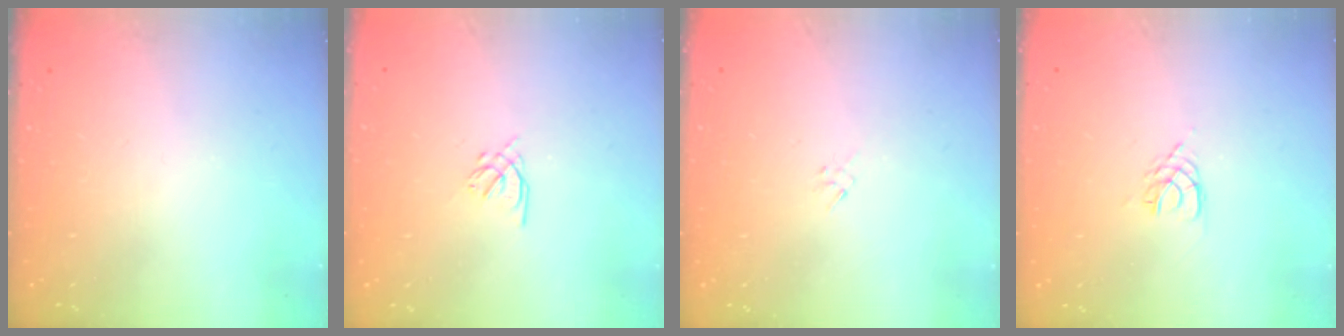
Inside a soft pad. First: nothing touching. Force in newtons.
{"total": 1.4, "press": 1.3, "slide": 0.5}
{"total": 1.3, "press": 1.2, "slide": 0.5}
{"total": 2.4, "press": 2.3, "slide": 0.4}